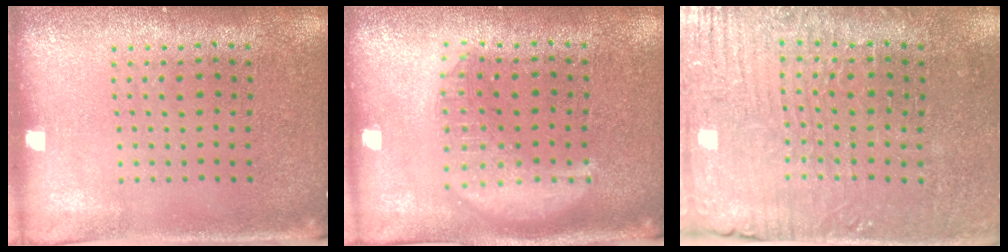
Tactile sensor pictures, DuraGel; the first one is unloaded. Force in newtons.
{"total": 2.8, "press": 2.8, "slide": 0.3}
{"total": 3.9, "press": 3.8, "slide": 0.8}